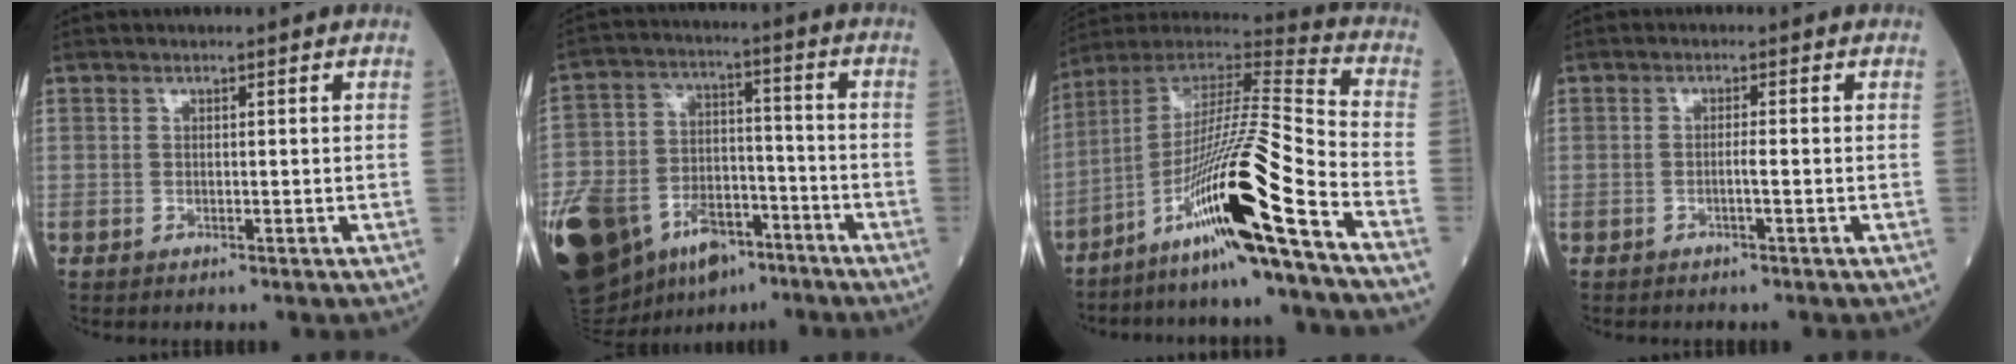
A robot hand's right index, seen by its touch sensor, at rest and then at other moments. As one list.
[{"total": 28.1, "force": [-15.6, 16.3, 16.7], "torque": [-0.416, -0.013, -0.264]}, {"total": 19.2, "force": [-10.4, -1.4, 16.1], "torque": [-0.319, -0.022, -0.191]}, {"total": 1.2, "force": [-0.4, -0.2, 1.1], "torque": [-0.023, 0.002, -0.005]}]